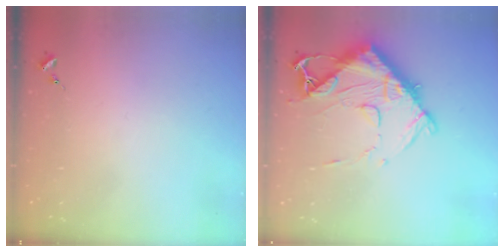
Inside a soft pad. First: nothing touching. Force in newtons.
{"total": 15.6, "press": 15.6, "slide": 1.1}